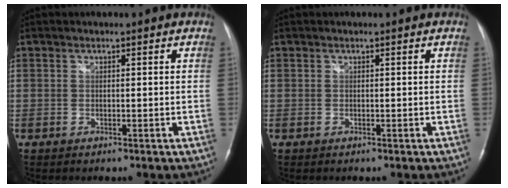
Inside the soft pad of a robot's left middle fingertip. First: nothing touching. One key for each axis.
{"total": 0.0}